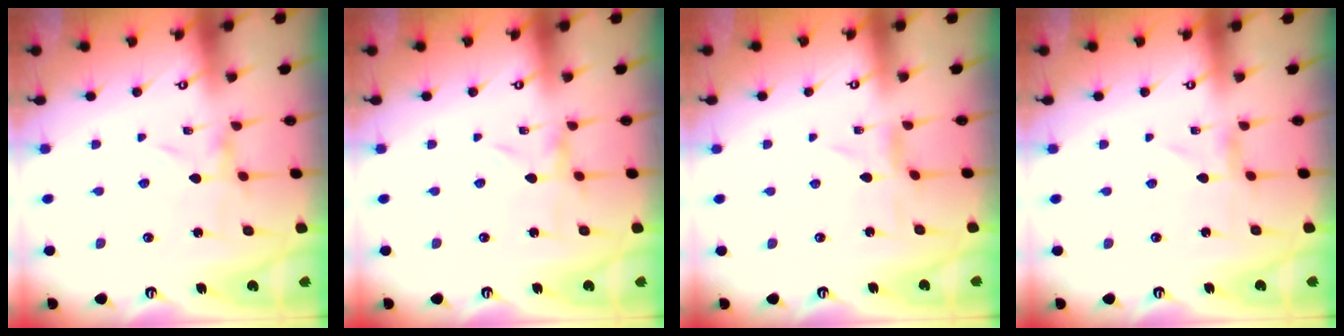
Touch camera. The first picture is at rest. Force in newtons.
{"total": 0.0}
{"total": 0.5, "press": 0.5, "slide": 0.2}
{"total": 0.0}